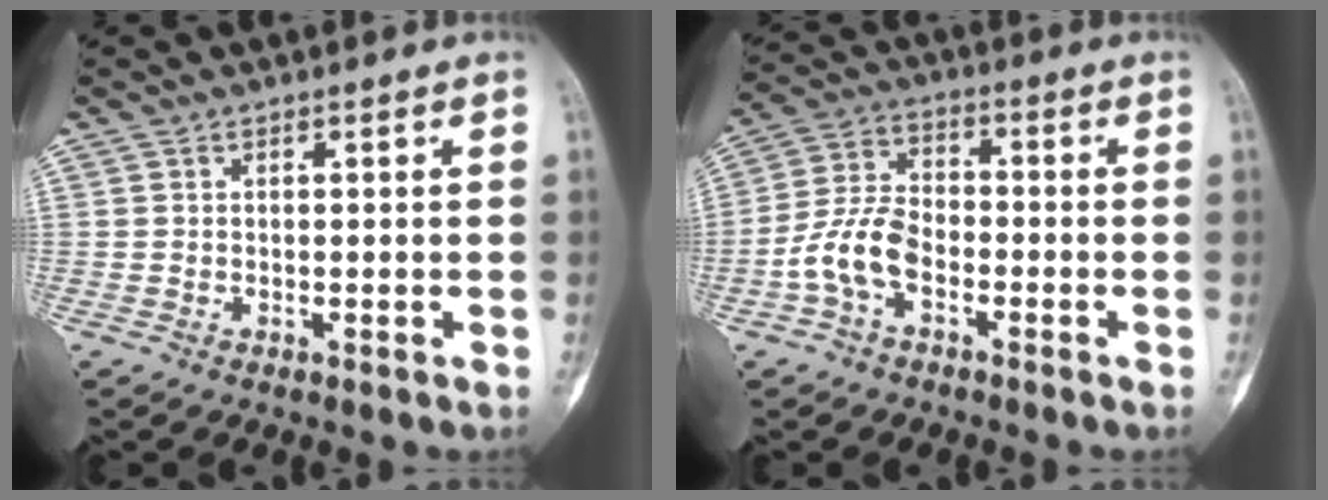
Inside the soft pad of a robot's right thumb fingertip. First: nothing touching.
{"total": 8.8, "force": [-3.5, 5.3, 6.1], "torque": [-0.120, 0.032, -0.074]}